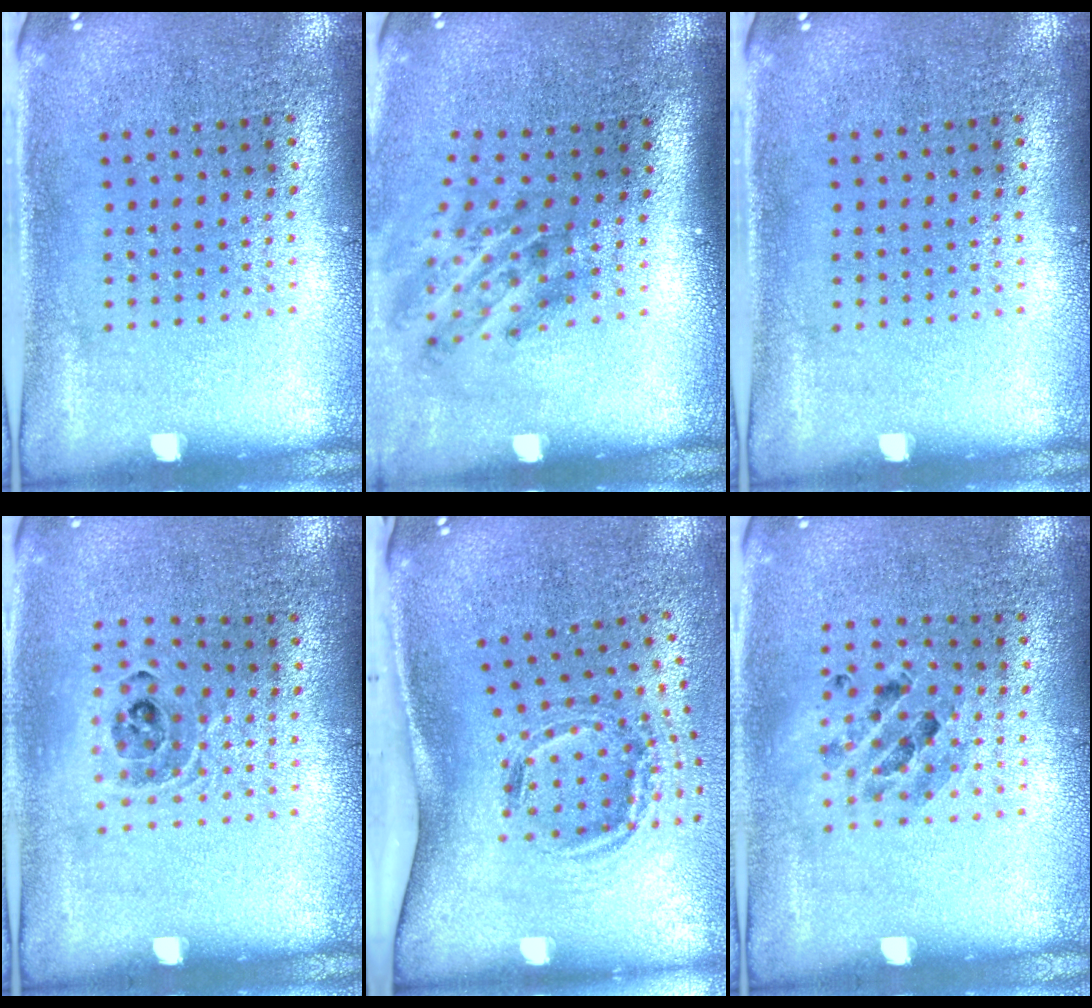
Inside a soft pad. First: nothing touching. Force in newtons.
{"total": 1.9, "press": 1.2, "slide": 1.5}
{"total": 0.0}
{"total": 0.9, "press": 0.9, "slide": 0.1}
{"total": 2.0, "press": 1.3, "slide": 1.5}
{"total": 0.9, "press": 0.9, "slide": 0.1}